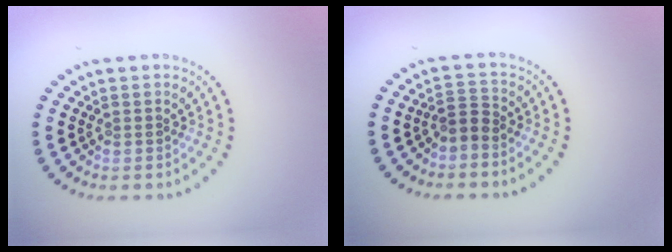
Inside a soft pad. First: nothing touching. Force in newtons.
{"total": 1.8, "press": 1.3, "slide": 1.3}